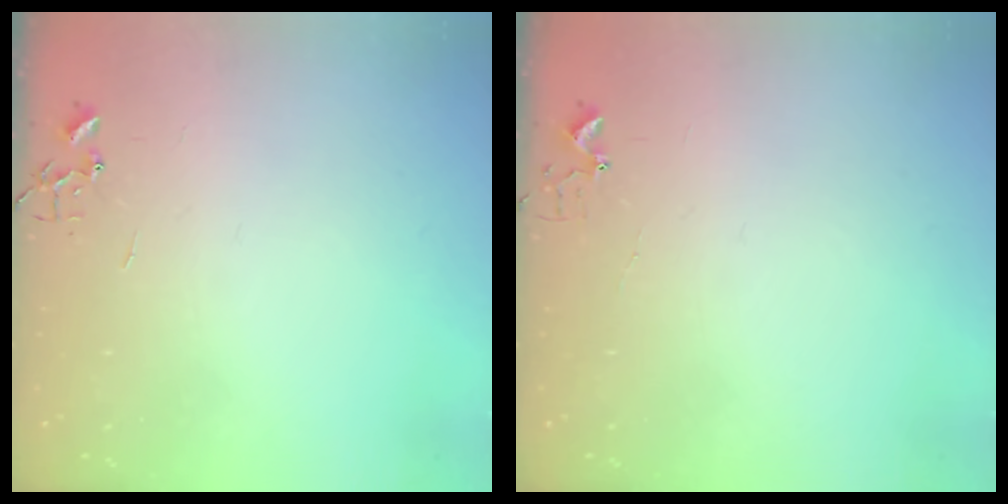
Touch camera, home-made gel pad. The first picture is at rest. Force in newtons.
{"total": 3.4, "press": 3.4, "slide": 0.5}